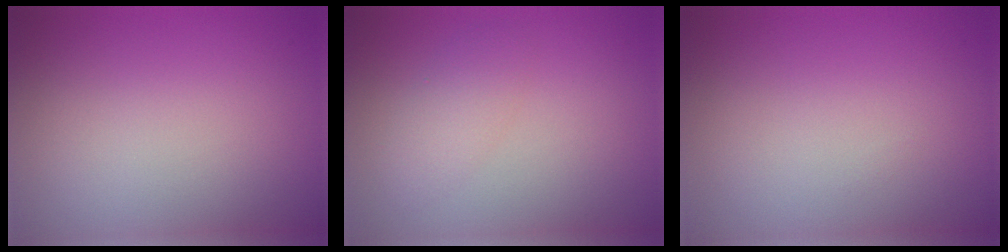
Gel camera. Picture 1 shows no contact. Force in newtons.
{"total": 2.1, "press": 2.1, "slide": 0.1}
{"total": 0.0}